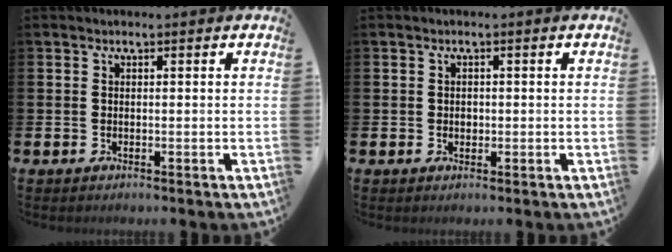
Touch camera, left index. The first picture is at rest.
{"total": 0.8, "force": [0.1, 0.7, 0.4], "torque": [0.000, 0.003, -0.002]}